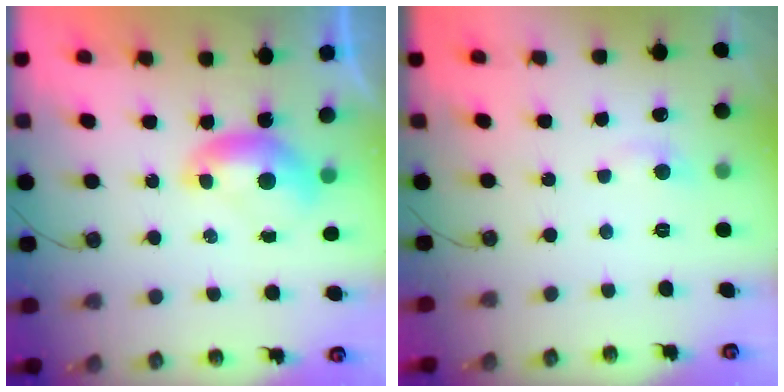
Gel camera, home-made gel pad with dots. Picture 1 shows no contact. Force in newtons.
{"total": 1.1, "press": 0.8, "slide": 0.8}